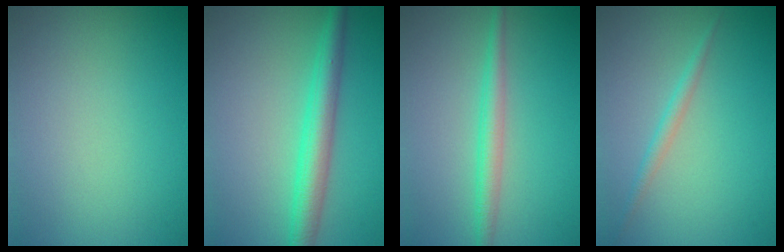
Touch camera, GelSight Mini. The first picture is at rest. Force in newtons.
{"total": 4.3, "press": 4.3, "slide": 0.1}
{"total": 2.6, "press": 2.6, "slide": 0.0}
{"total": 1.4, "press": 1.4, "slide": 0.1}